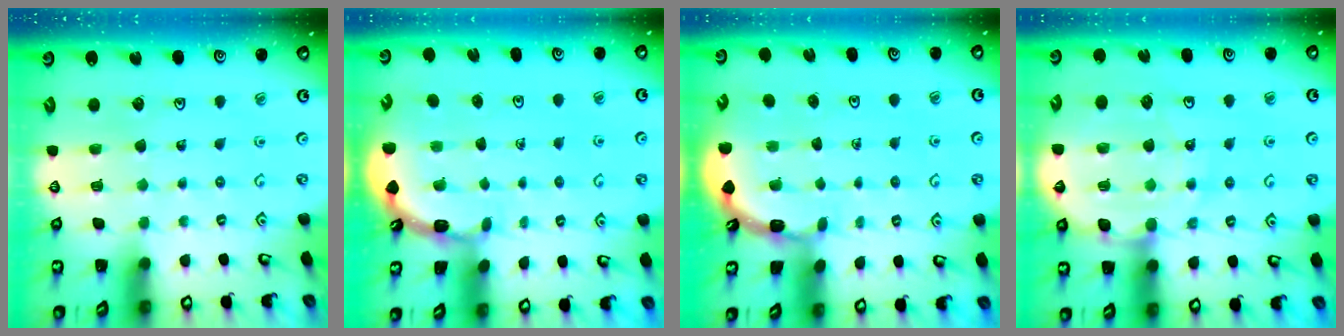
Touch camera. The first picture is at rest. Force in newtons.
{"total": 1.6, "press": 1.6, "slide": 0.1}
{"total": 1.6, "press": 1.6, "slide": 0.1}
{"total": 12.7, "press": 12.3, "slide": 3.3}